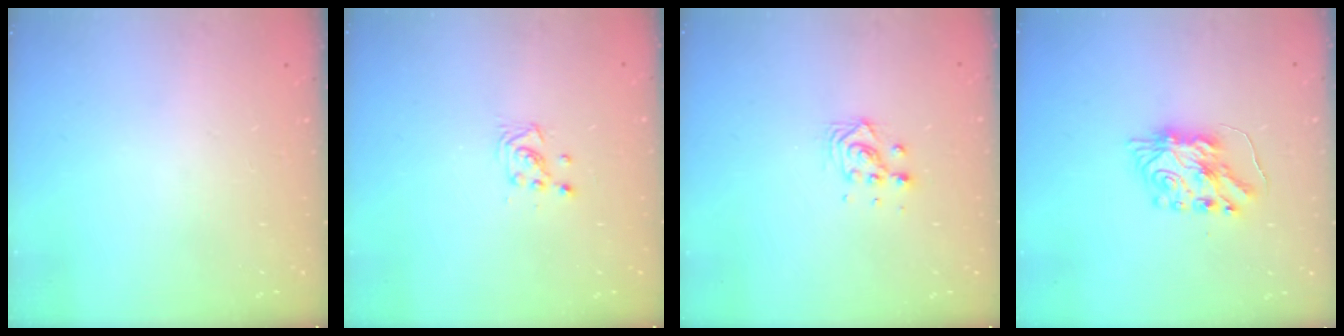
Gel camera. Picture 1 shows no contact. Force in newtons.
{"total": 3.0, "press": 2.9, "slide": 0.5}
{"total": 5.1, "press": 5.1, "slide": 0.1}
{"total": 7.8, "press": 7.7, "slide": 0.6}